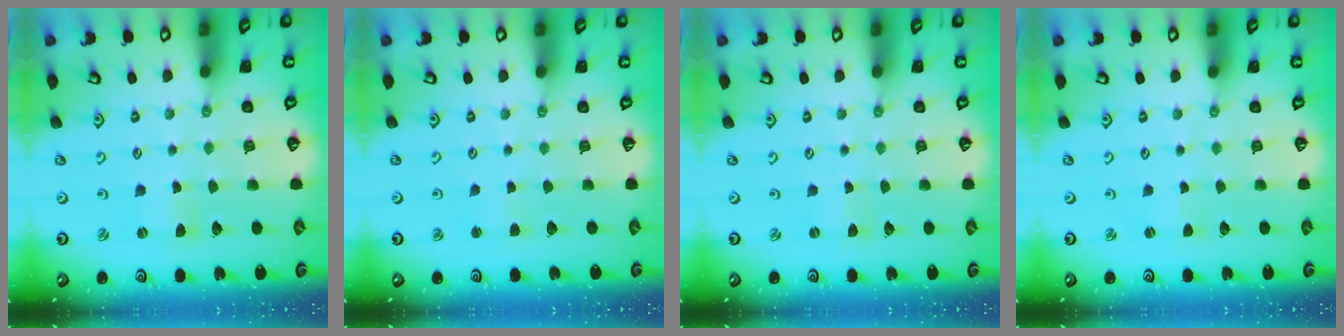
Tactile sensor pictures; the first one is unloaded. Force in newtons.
{"total": 2.5, "press": 2.5, "slide": 0.4}
{"total": 0.0}
{"total": 0.9, "press": 0.9, "slide": 0.2}